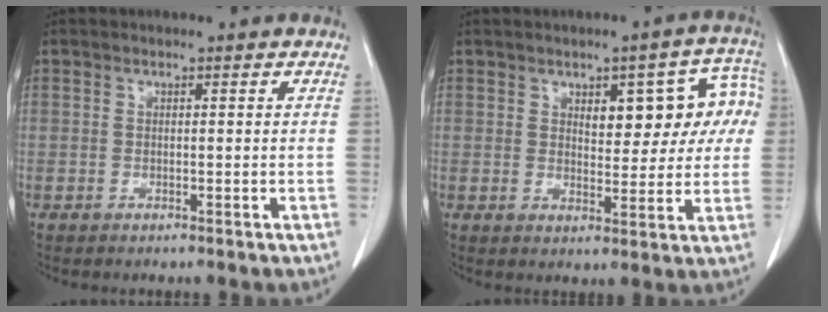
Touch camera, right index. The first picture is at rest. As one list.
[{"total": 9.6, "force": [2.5, 4.2, 8.3], "torque": [-0.088, 0.031, 0.034]}]